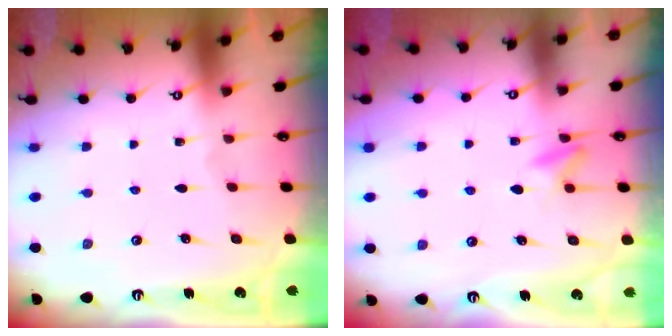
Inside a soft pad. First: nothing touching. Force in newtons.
{"total": 6.8, "press": 6.4, "slide": 2.2}